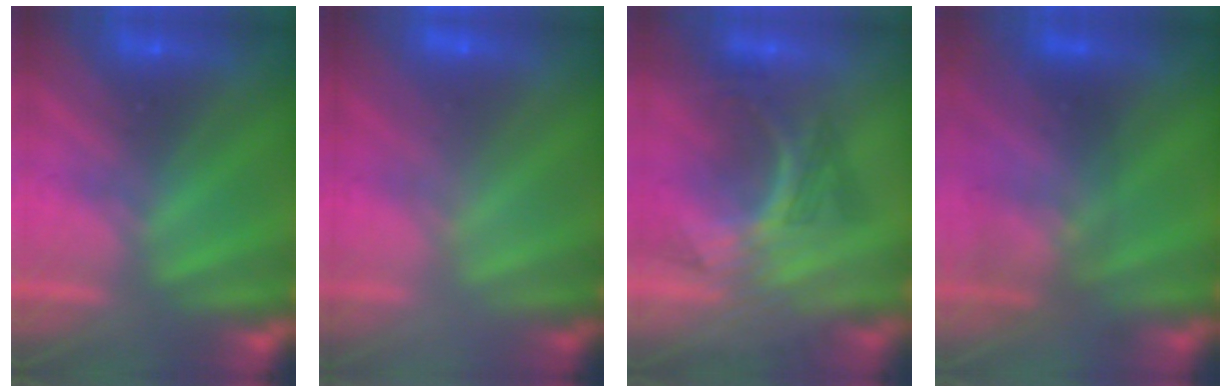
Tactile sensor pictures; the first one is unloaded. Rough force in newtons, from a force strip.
{"total": 2.9}
{"total": 3.0}
{"total": 2.7}